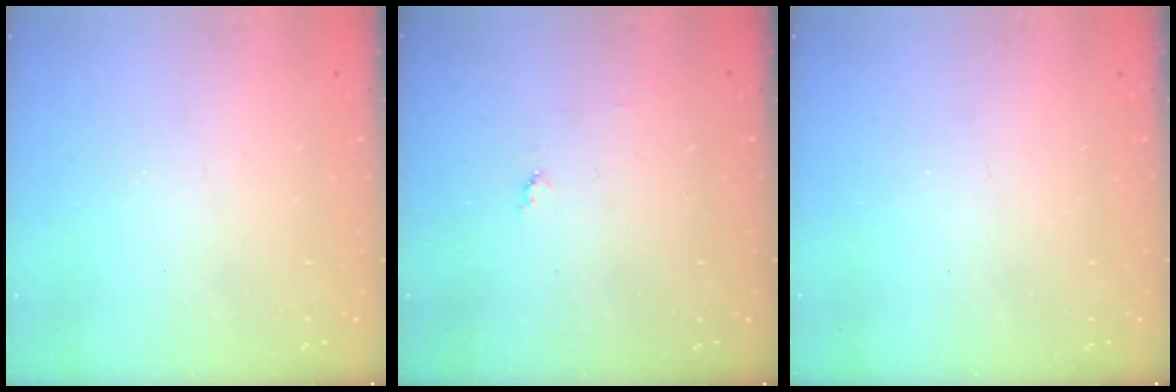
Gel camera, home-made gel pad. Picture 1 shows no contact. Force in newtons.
{"total": 3.9, "press": 3.9, "slide": 0.4}
{"total": 0.0}